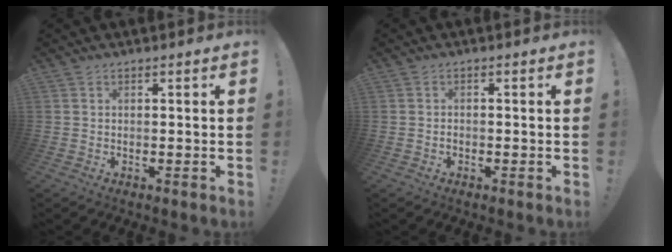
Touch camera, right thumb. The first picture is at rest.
{"total": 0.7, "force": [-0.6, 0.2, 0.3], "torque": [-0.007, 0.003, -0.010]}